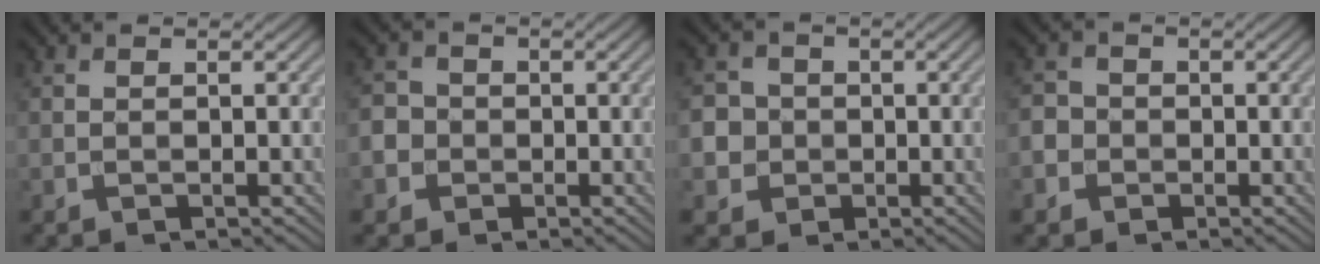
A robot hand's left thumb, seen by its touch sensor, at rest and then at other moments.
{"total": 3.5, "force": [-1.1, 3.3, 0.8], "torque": [-0.015, 0.001, -0.038]}
{"total": 5.2, "force": [-0.6, 5.0, 1.2], "torque": [-0.036, 0.012, -0.038]}
{"total": 3.2, "force": [-1.1, 2.9, 0.7], "torque": [-0.011, 0.000, -0.036]}